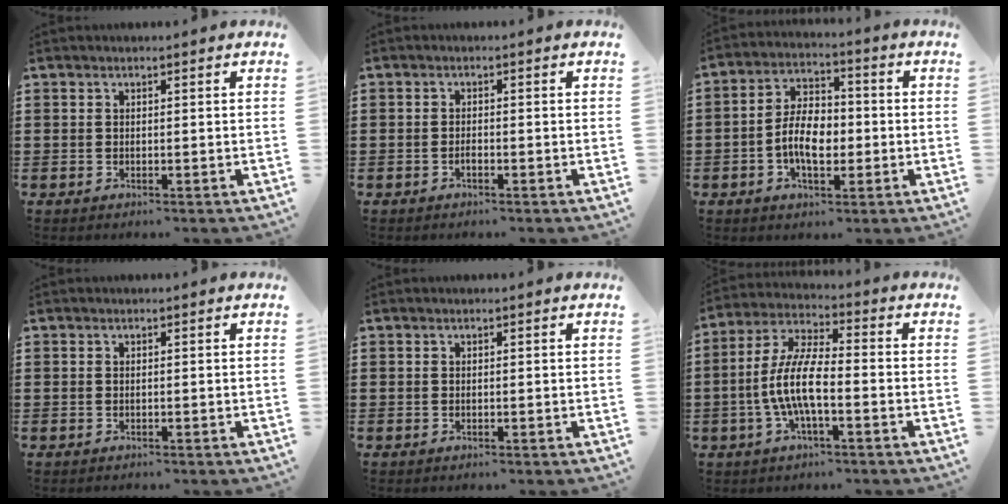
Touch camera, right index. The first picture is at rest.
{"total": 0.9, "force": [-0.6, 0.3, 0.7], "torque": [-0.015, -0.005, -0.009]}
{"total": 7.3, "force": [-1.5, 4.2, 5.8], "torque": [-0.118, 0.004, -0.033]}
{"total": 0.0}
{"total": 0.0}
{"total": 8.5, "force": [-2.4, 2.3, 7.8], "torque": [-0.182, -0.012, -0.052]}